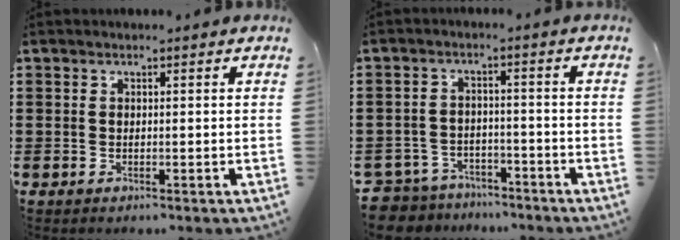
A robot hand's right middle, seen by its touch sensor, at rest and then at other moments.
{"total": 4.6, "force": [-4.5, 1.0, 0.1], "torque": [-0.030, -0.002, -0.099]}